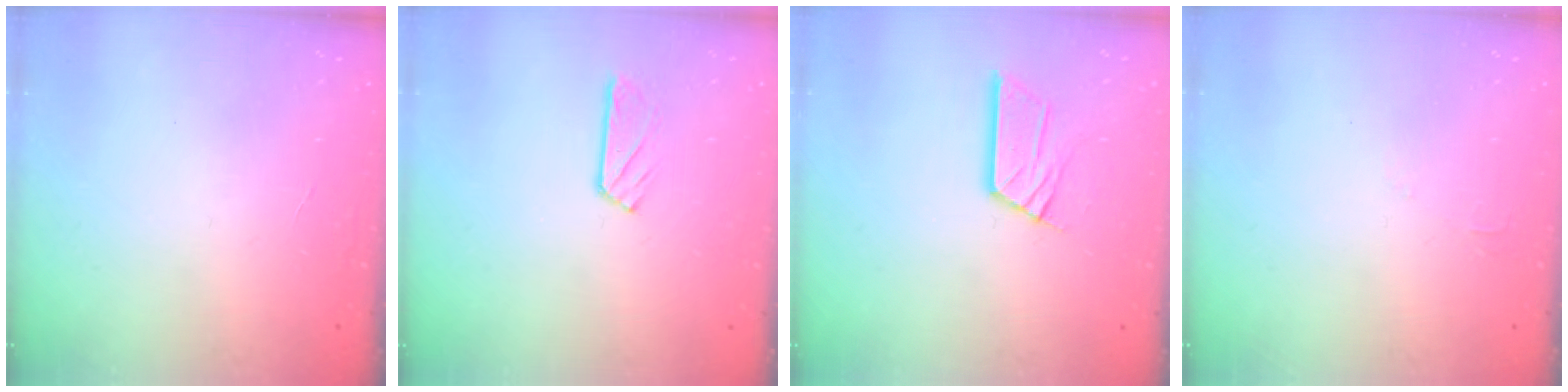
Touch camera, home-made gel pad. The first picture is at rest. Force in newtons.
{"total": 3.9, "press": 3.9, "slide": 0.4}
{"total": 10.5, "press": 10.4, "slide": 1.1}
{"total": 2.3, "press": 2.3, "slide": 0.4}